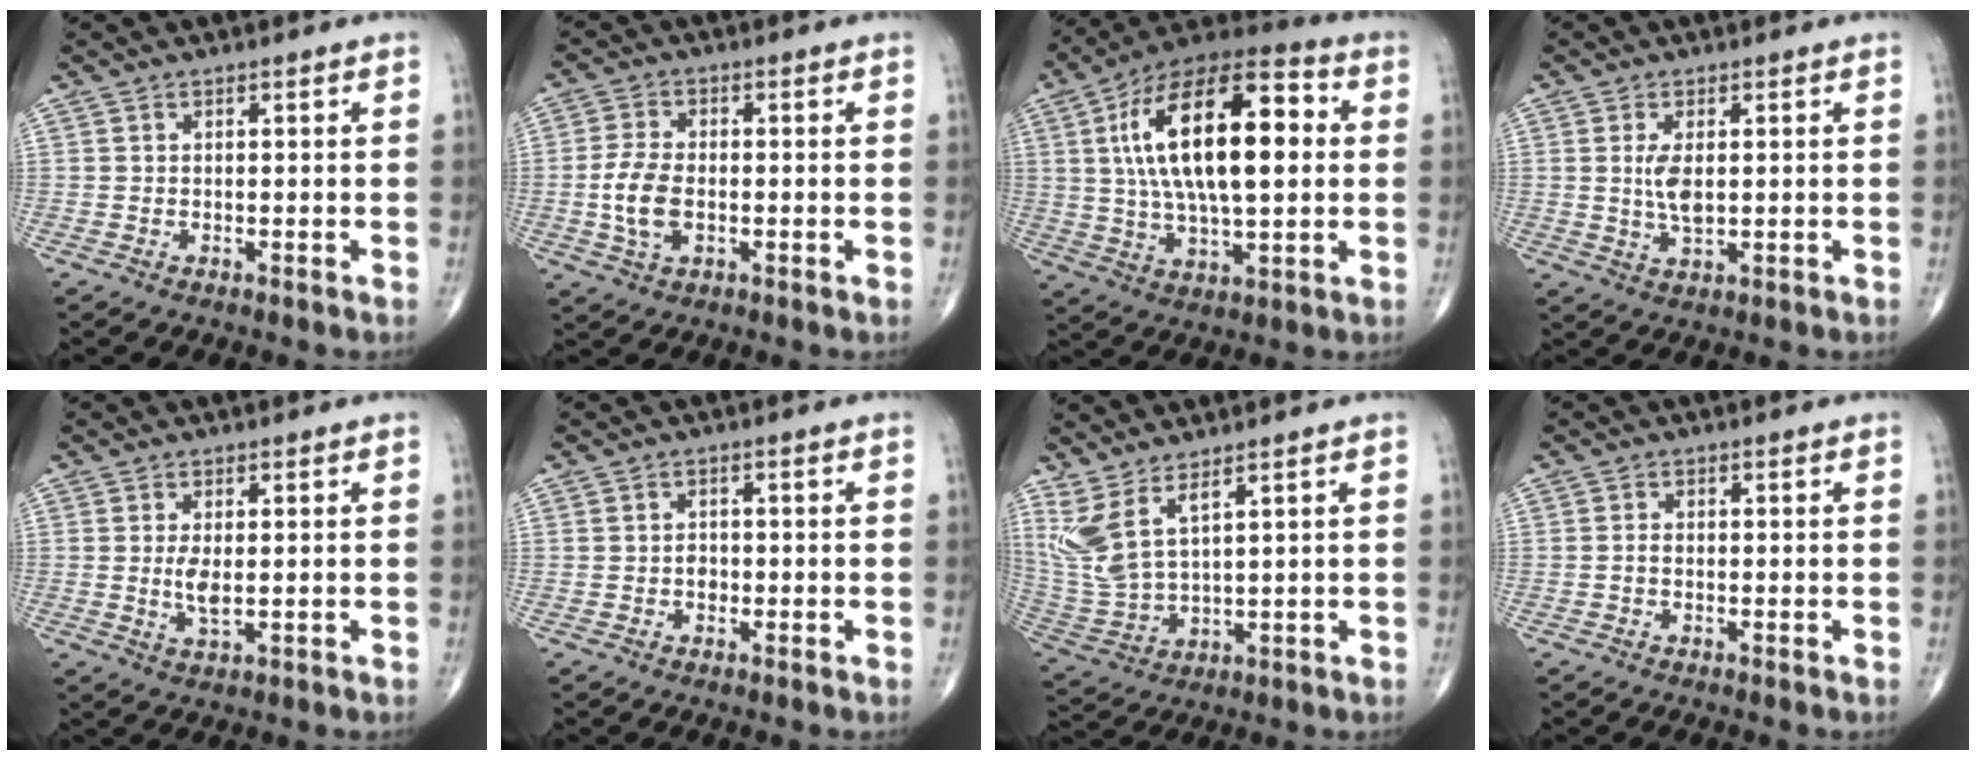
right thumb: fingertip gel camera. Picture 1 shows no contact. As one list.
[{"total": 6.9, "force": [-1.0, 4.0, 5.5], "torque": [-0.116, 0.004, -0.021]}, {"total": 24.6, "force": [3.9, 10.6, 21.9], "torque": [-0.371, 0.017, 0.056]}, {"total": 4.5, "force": [0.6, 2.0, 4.0], "torque": [-0.081, -0.010, 0.017]}, {"total": 3.6, "force": [0.1, 1.4, 3.3], "torque": [-0.069, -0.011, 0.006]}, {"total": 1.7, "force": [-0.4, 1.3, 0.9], "torque": [-0.008, 0.005, -0.009]}, {"total": 8.8, "force": [5.1, 2.6, 6.7], "torque": [-0.159, -0.031, 0.122]}, {"total": 1.0, "force": [-0.3, 0.6, 0.7], "torque": [-0.011, 0.002, -0.007]}]